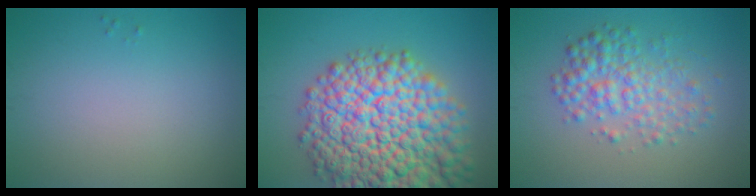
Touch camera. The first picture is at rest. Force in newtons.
{"total": 15.8, "press": 15.8, "slide": 0.7}
{"total": 4.3, "press": 4.3, "slide": 0.1}